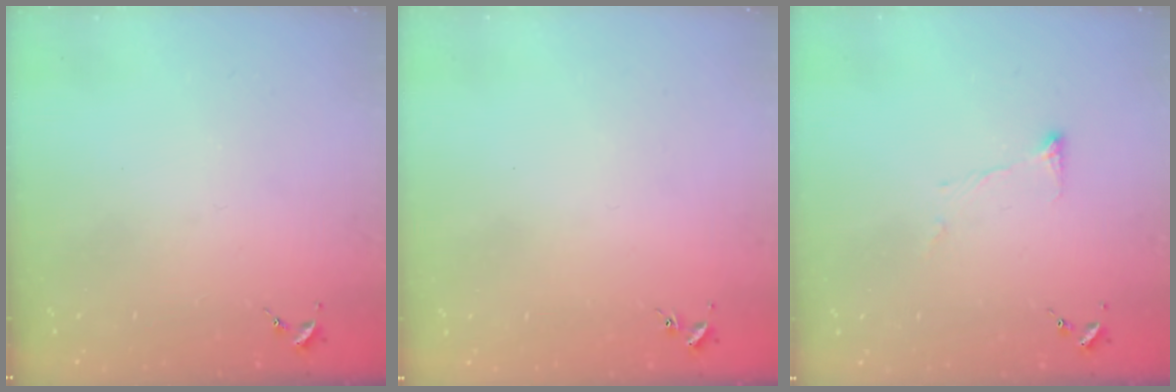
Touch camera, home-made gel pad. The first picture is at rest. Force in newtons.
{"total": 0.9, "press": 0.8, "slide": 0.2}
{"total": 5.8, "press": 5.8, "slide": 0.8}